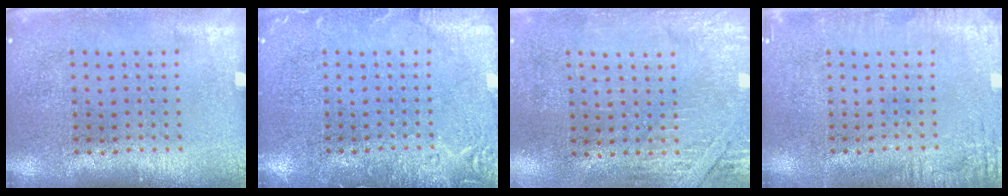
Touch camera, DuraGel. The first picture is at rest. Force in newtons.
{"total": 2.7, "press": 2.7, "slide": 0.5}
{"total": 2.8, "press": 2.4, "slide": 1.4}
{"total": 2.5, "press": 2.5, "slide": 0.2}